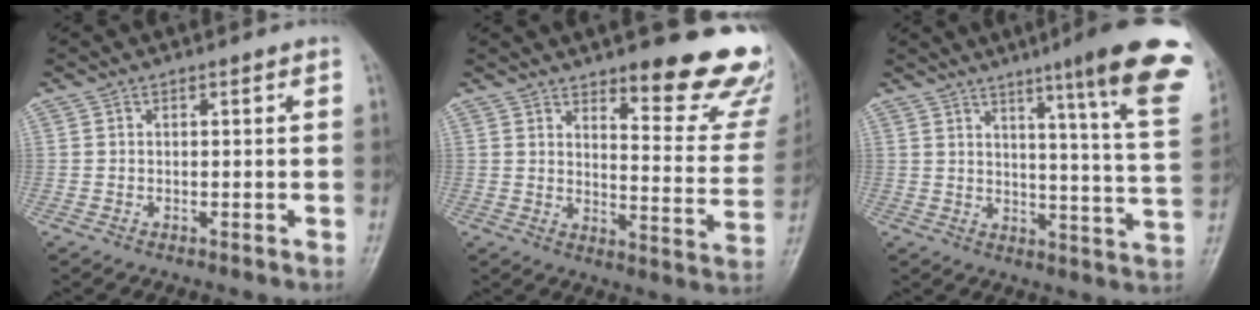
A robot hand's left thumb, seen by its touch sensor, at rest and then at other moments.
{"total": 19.2, "force": [13.7, 5.7, 12.2], "torque": [-0.106, -0.099, 0.170]}
{"total": 20.5, "force": [12.5, 1.4, 16.2], "torque": [-0.192, -0.066, 0.153]}